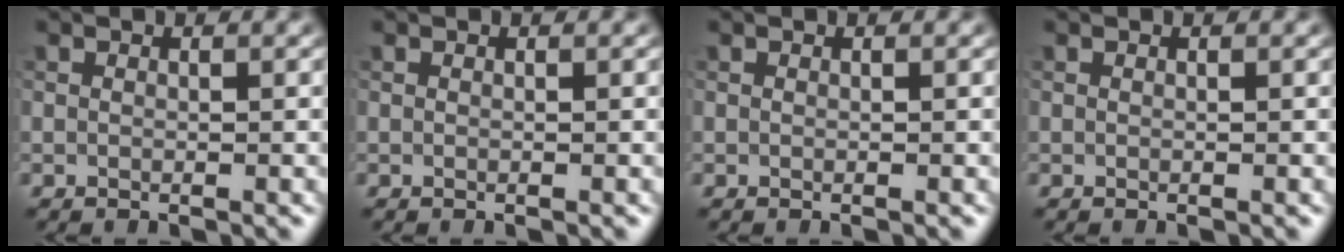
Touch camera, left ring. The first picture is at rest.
{"total": 0.0}
{"total": 0.0}
{"total": 0.0}